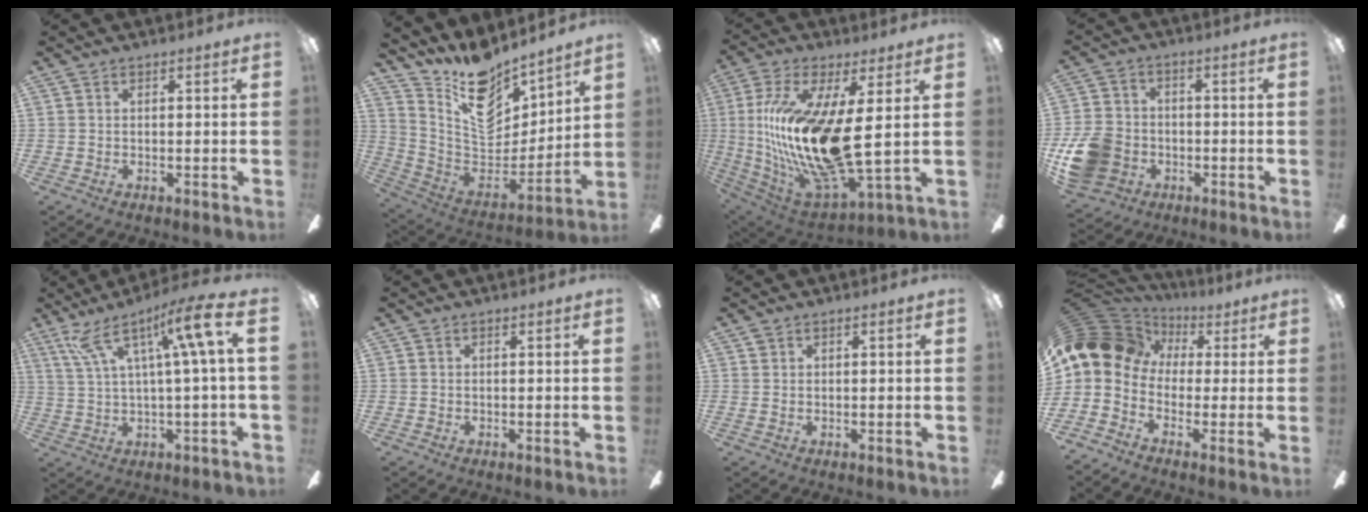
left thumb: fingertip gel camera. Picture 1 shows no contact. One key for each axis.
{"total": 15.6, "fx": 12.2, "fy": 7.3, "fz": 6.2, "tx": -0.119, "ty": -0.100, "tz": 0.221}
{"total": 20.8, "fx": 2.1, "fy": 6.0, "fz": 19.8, "tx": -0.417, "ty": -0.044, "tz": 0.034}
{"total": 11.8, "fx": -4.2, "fy": 9.5, "fz": 5.5, "tx": -0.117, "ty": 0.040, "tz": -0.071}
{"total": 14.8, "fx": 6.5, "fy": 3.4, "fz": 12.8, "tx": -0.220, "ty": -0.018, "tz": 0.099}
{"total": 0.0}
{"total": 0.6, "fx": 0.2, "fy": 0.4, "fz": 0.3, "tx": -0.006, "ty": 0.004, "tz": 0.003}
{"total": 11.0, "fx": 0.7, "fy": 9.1, "fz": 6.1, "tx": -0.145, "ty": 0.008, "tz": 0.014}